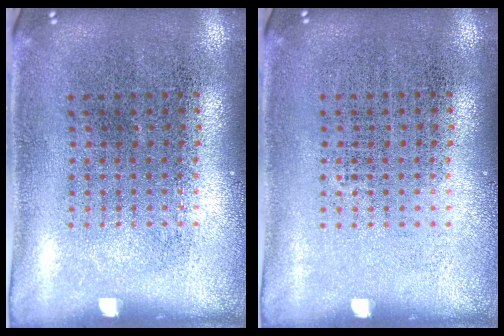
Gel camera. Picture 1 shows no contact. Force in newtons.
{"total": 0.0}